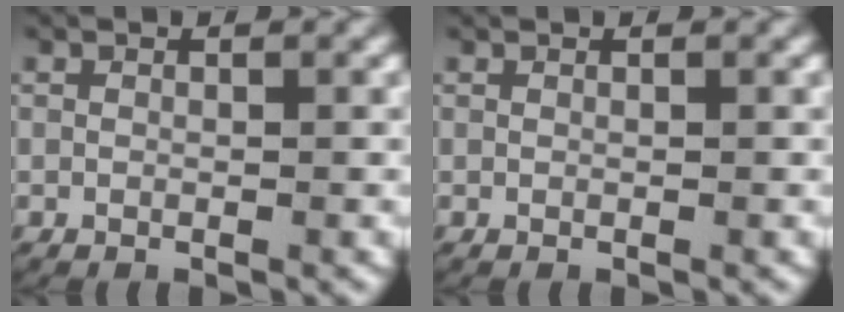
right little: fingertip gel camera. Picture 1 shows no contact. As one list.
[{"total": 0.0}]